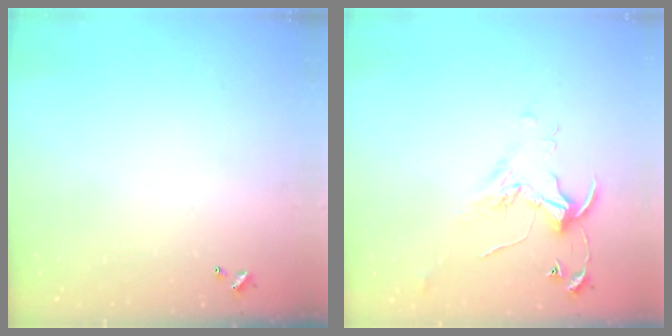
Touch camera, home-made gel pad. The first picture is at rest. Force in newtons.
{"total": 2.1, "press": 2.1, "slide": 0.1}